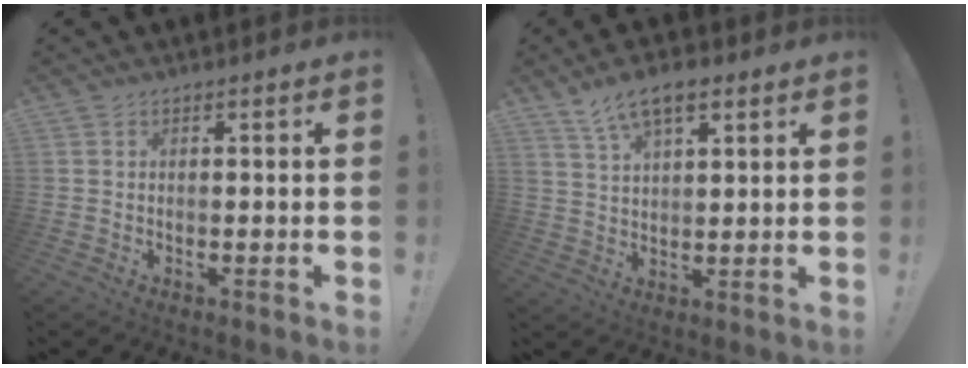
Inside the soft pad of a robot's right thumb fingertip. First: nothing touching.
{"total": 8.5, "force": [5.3, 3.4, 5.7], "torque": [-0.101, -0.014, 0.099]}